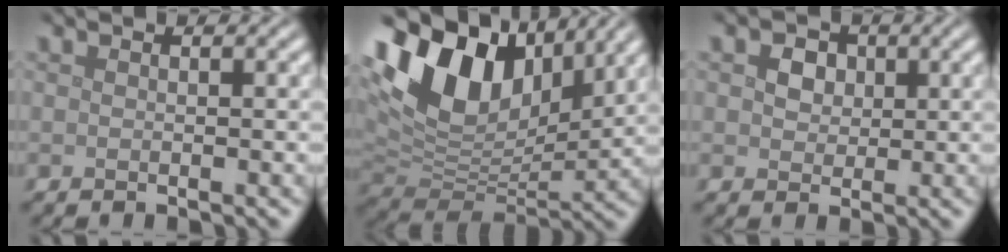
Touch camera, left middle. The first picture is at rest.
{"total": 13.2, "force": [6.3, 7.9, 8.4], "torque": [-0.170, 0.025, 0.111]}
{"total": 2.7, "force": [1.0, 2.1, 1.4], "torque": [-0.025, 0.002, 0.009]}